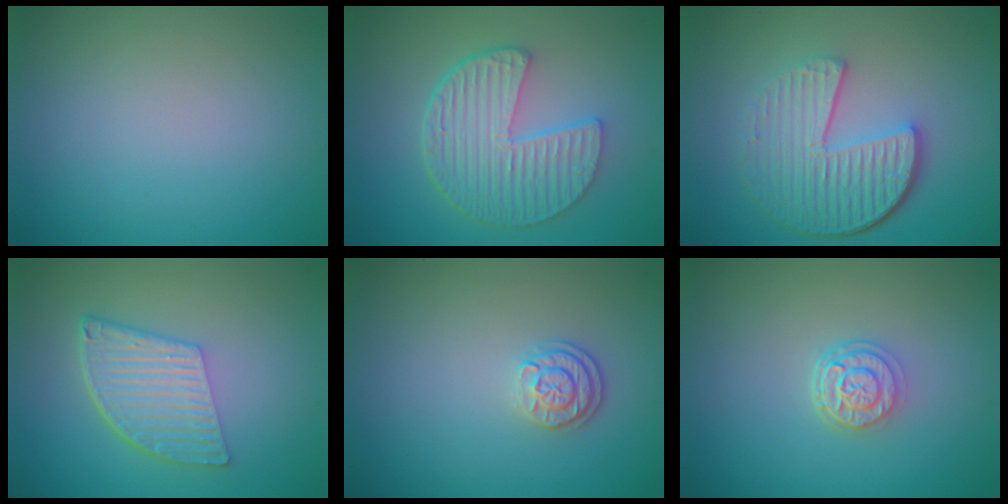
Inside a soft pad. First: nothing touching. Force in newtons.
{"total": 6.6, "press": 4.8, "slide": 4.4}
{"total": 6.3, "press": 4.4, "slide": 4.4}
{"total": 5.9, "press": 3.9, "slide": 4.4}
{"total": 2.3, "press": 2.0, "slide": 1.3}
{"total": 3.0, "press": 2.4, "slide": 1.9}